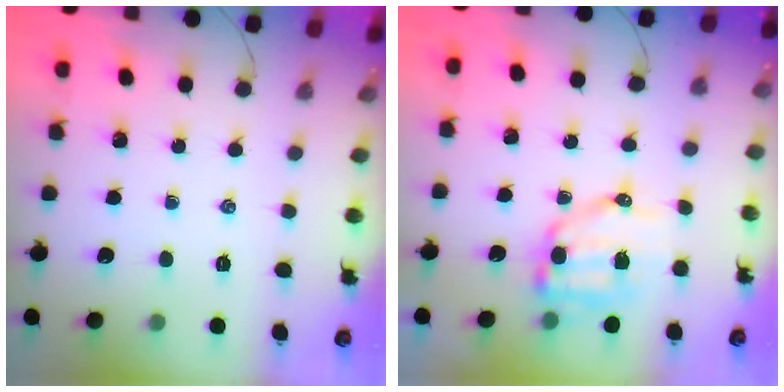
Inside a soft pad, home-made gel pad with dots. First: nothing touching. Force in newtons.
{"total": 9.2, "press": 9.0, "slide": 1.6}